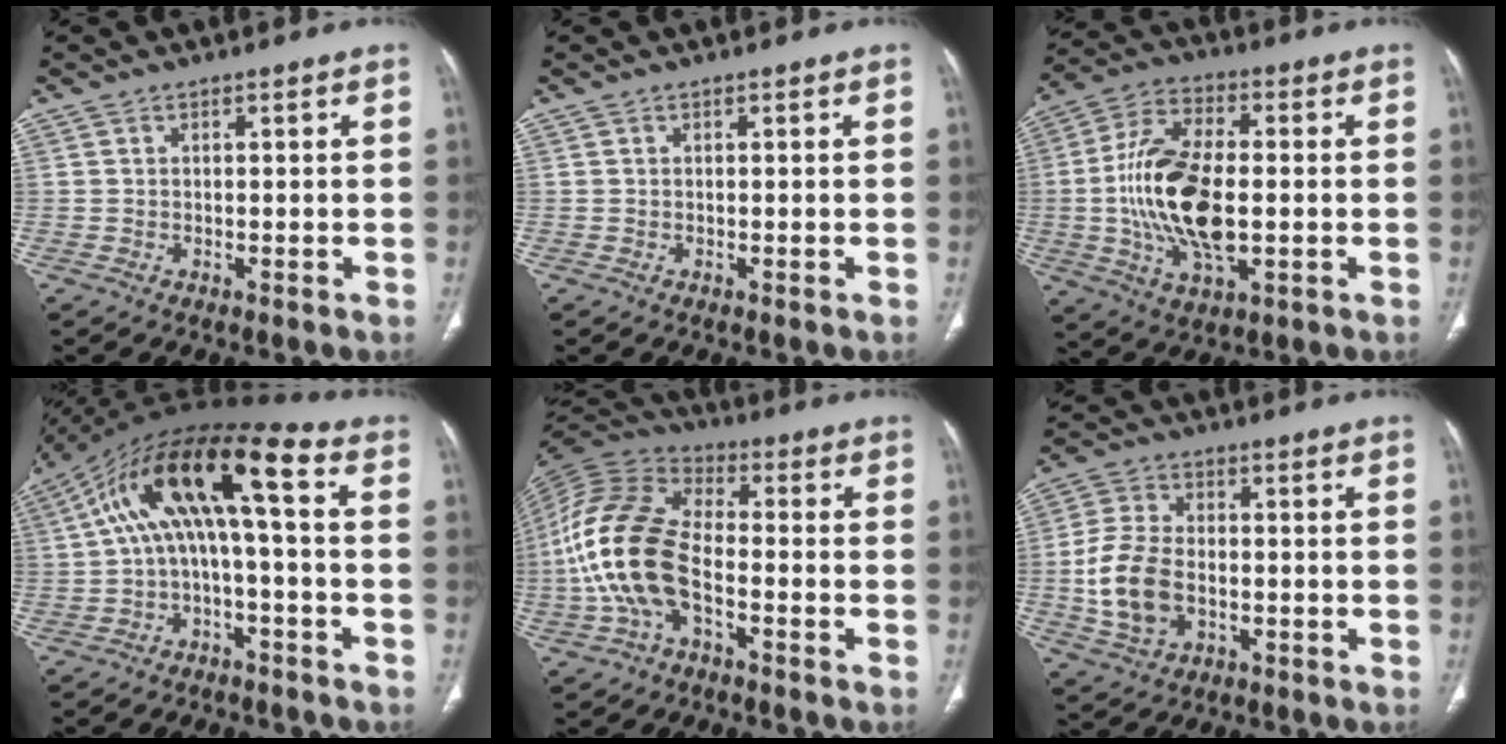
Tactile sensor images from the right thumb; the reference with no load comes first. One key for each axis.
{"total": 0.0}
{"total": 18.1, "fx": -1.3, "fy": 9.0, "fz": 15.6, "tx": -0.309, "ty": 0.009, "tz": -0.023}
{"total": 14.8, "fx": 0.8, "fy": 4.5, "fz": 14.1, "tx": -0.259, "ty": 0.069, "tz": 0.012}
{"total": 16.9, "fx": -4.0, "fy": 9.5, "fz": 13.4, "tx": -0.287, "ty": 0.031, "tz": -0.078}
{"total": 11.3, "fx": -2.0, "fy": 7.4, "fz": 8.2, "tx": -0.167, "ty": 0.011, "tz": -0.035}